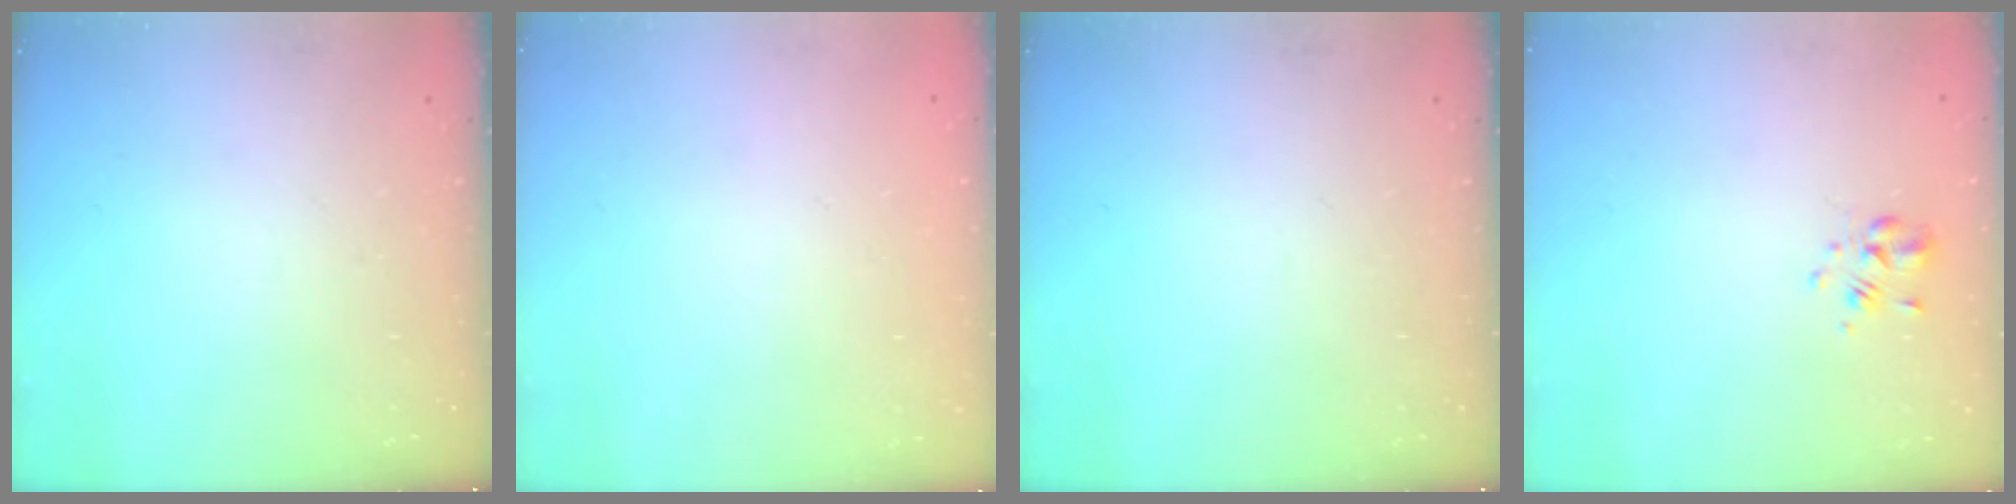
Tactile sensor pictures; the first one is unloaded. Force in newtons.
{"total": 1.8, "press": 1.7, "slide": 0.2}
{"total": 0.0}
{"total": 2.0, "press": 1.9, "slide": 0.7}